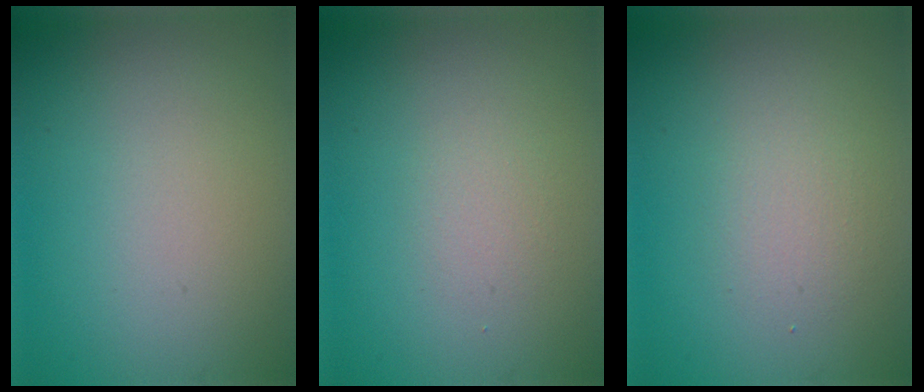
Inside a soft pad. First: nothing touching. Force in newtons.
{"total": 1.1, "press": 1.1, "slide": 0.0}
{"total": 1.8, "press": 1.8, "slide": 0.1}